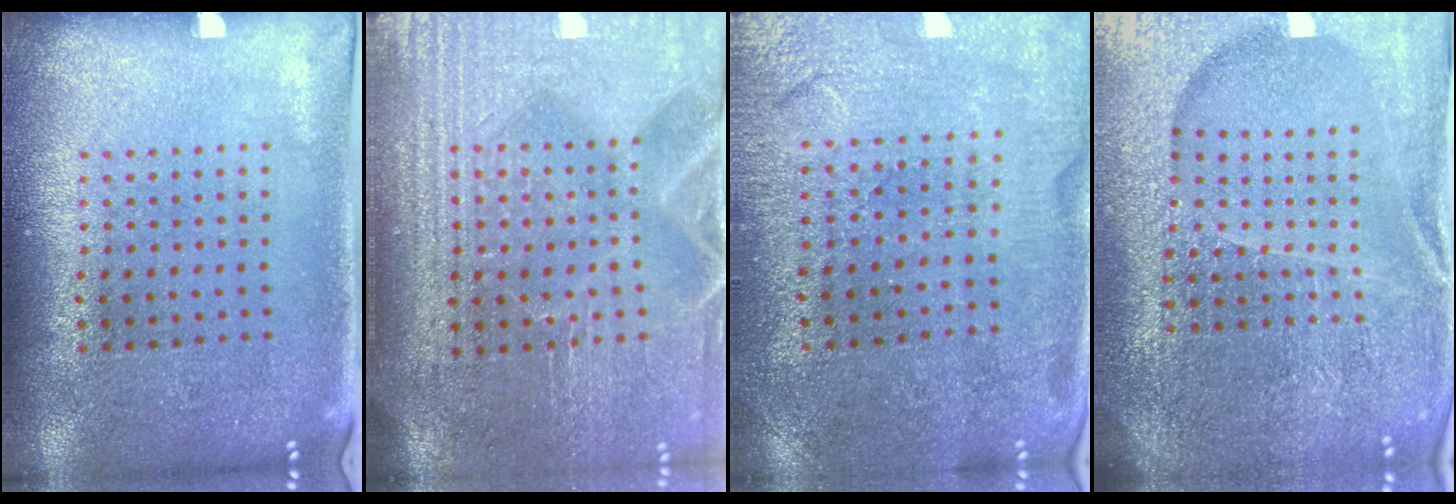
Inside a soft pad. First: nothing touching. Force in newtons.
{"total": 4.1, "press": 3.9, "slide": 1.4}
{"total": 1.3, "press": 1.3, "slide": 0.1}
{"total": 5.7, "press": 5.1, "slide": 2.5}